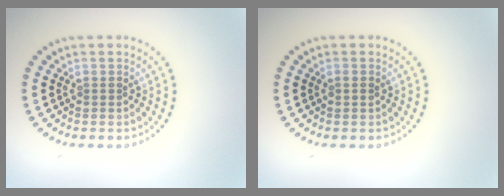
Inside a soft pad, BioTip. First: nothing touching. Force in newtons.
{"total": 0.8, "press": 0.8, "slide": 0.0}